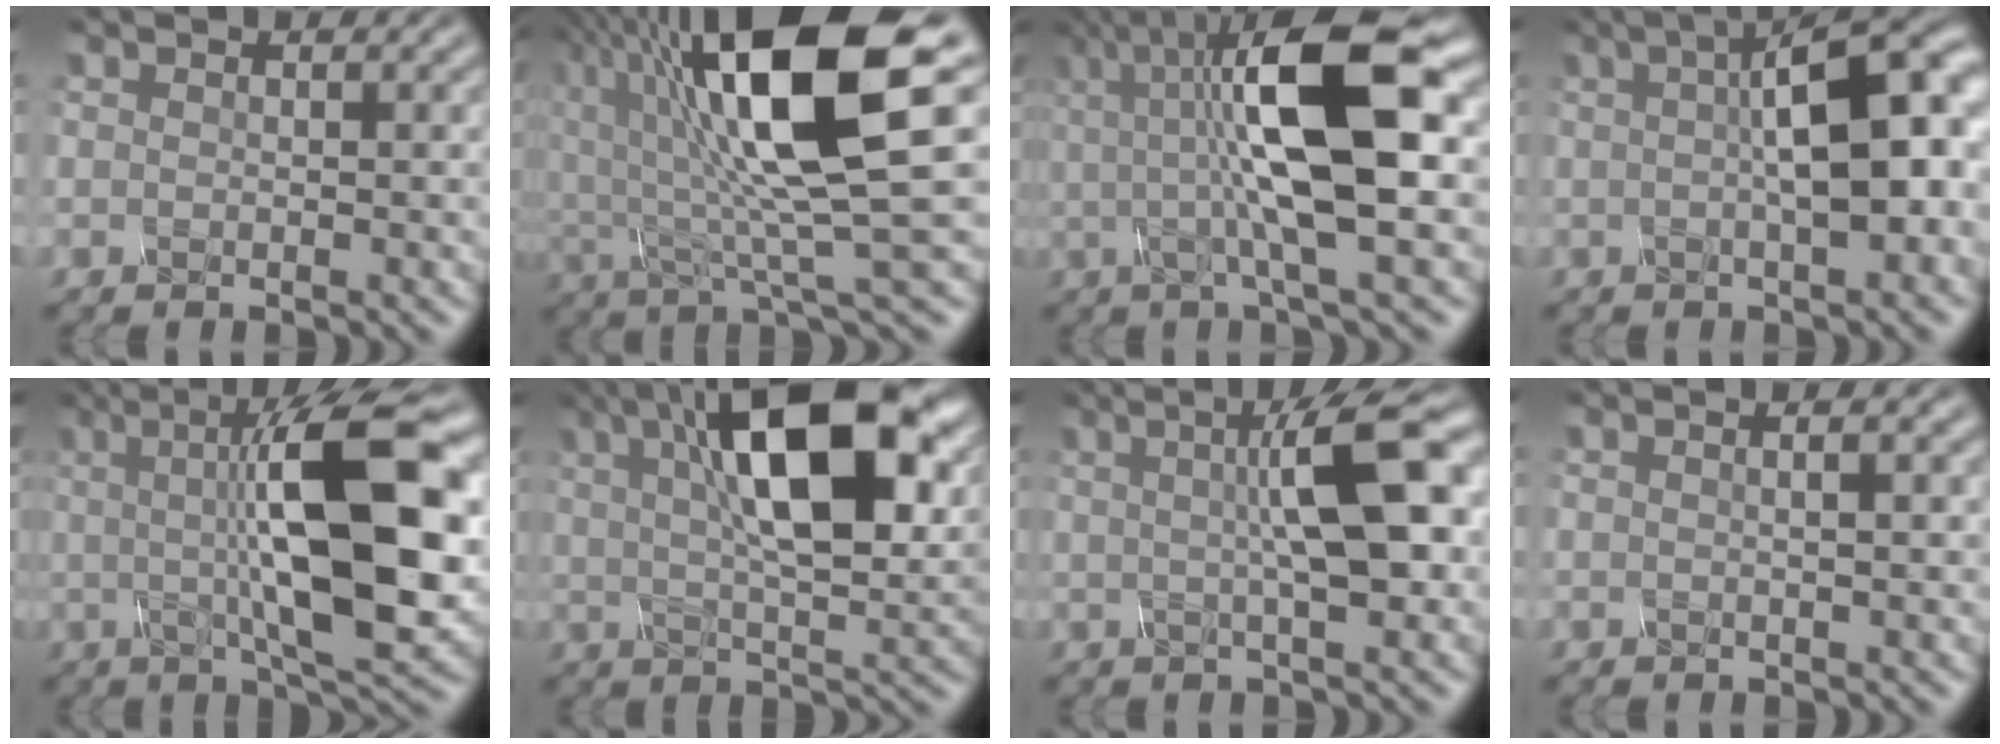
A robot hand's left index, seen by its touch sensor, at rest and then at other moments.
{"total": 12.6, "force": [3.7, 2.7, 11.8], "torque": [-0.202, 0.006, 0.064]}
{"total": 11.2, "force": [1.6, 2.7, 10.7], "torque": [-0.184, 0.009, 0.026]}
{"total": 9.4, "force": [1.3, 2.8, 8.8], "torque": [-0.099, 0.020, 0.015]}
{"total": 13.2, "force": [1.5, 3.4, 12.7], "torque": [-0.181, 0.007, 0.022]}
{"total": 14.1, "force": [5.3, 4.9, 12.2], "torque": [-0.188, 0.011, 0.080]}
{"total": 8.1, "force": [1.6, 1.7, 7.8], "torque": [-0.104, 0.016, 0.018]}
{"total": 1.9, "force": [0.6, 0.7, 1.6], "torque": [-0.009, 0.001, -0.007]}